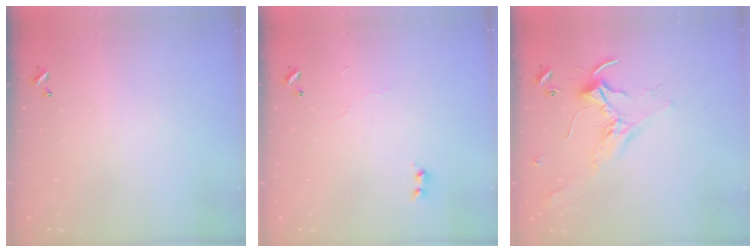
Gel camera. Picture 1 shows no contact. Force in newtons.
{"total": 5.4, "press": 5.4, "slide": 0.3}
{"total": 2.1, "press": 2.1, "slide": 0.5}